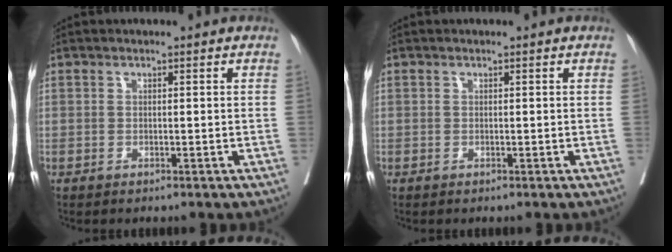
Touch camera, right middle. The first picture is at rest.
{"total": 0.0}